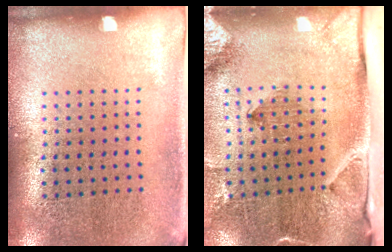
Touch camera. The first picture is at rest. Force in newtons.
{"total": 3.3, "press": 2.3, "slide": 2.3}